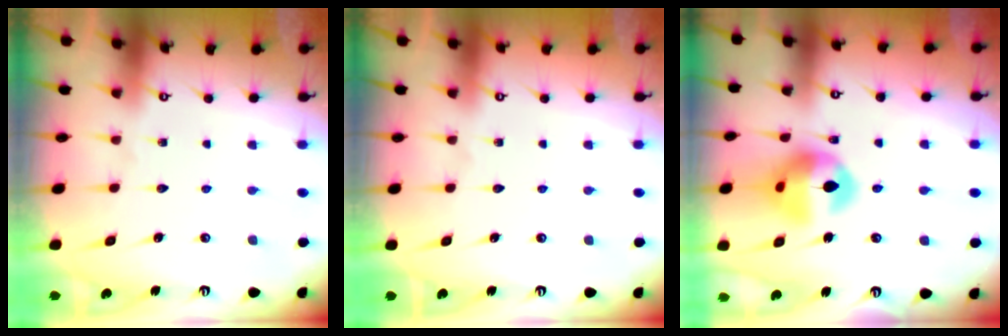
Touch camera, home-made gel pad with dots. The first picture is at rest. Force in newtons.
{"total": 0.0}
{"total": 15.4, "press": 15.3, "slide": 2.0}